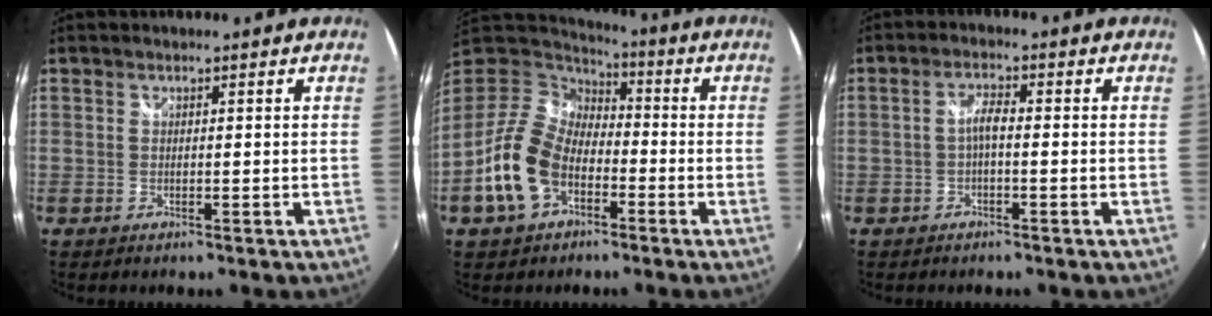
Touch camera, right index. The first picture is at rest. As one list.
[{"total": 14.7, "force": [-5.6, 9.8, 9.4], "torque": [-0.203, 0.003, -0.104]}, {"total": 2.5, "force": [-0.7, 0.6, 2.3], "torque": [-0.048, 0.007, -0.014]}]